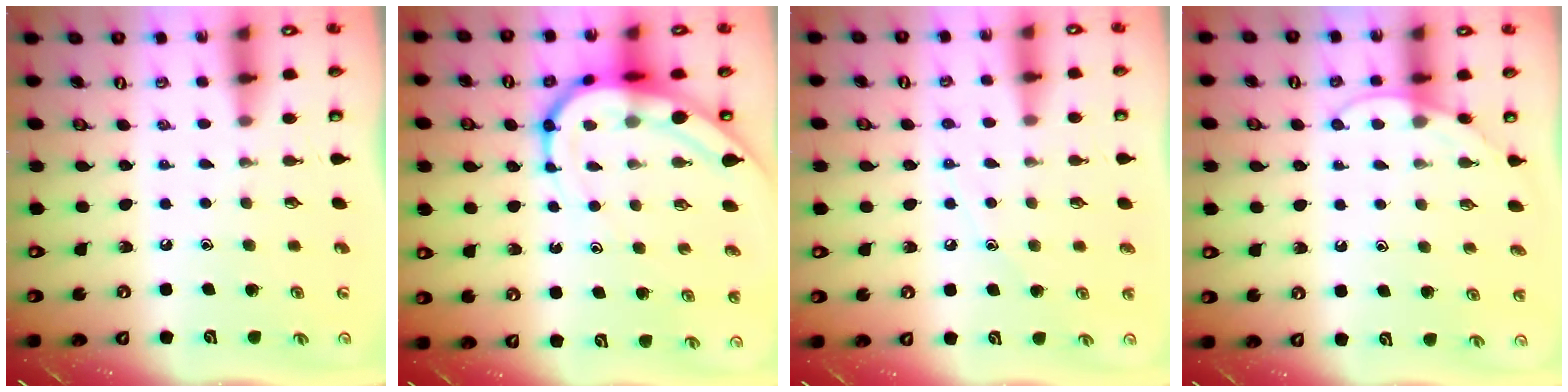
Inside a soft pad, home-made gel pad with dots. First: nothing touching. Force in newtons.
{"total": 10.4, "press": 10.4, "slide": 1.0}
{"total": 7.2, "press": 7.2, "slide": 0.7}
{"total": 5.5, "press": 5.5, "slide": 0.6}